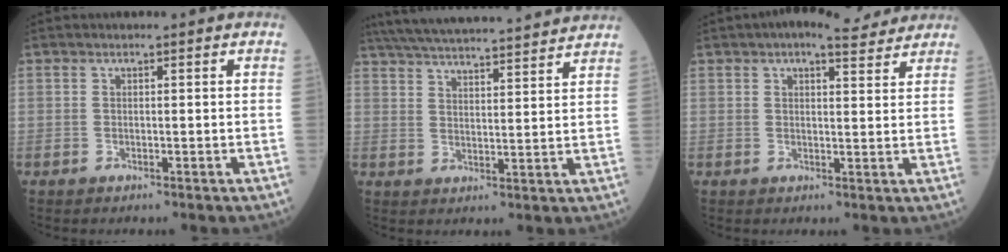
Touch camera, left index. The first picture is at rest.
{"total": 21.4, "force": [19.8, 1.3, 8.2], "torque": [-0.144, 0.025, 0.283]}
{"total": 6.5, "force": [5.4, 2.0, 3.2], "torque": [-0.050, 0.024, 0.068]}